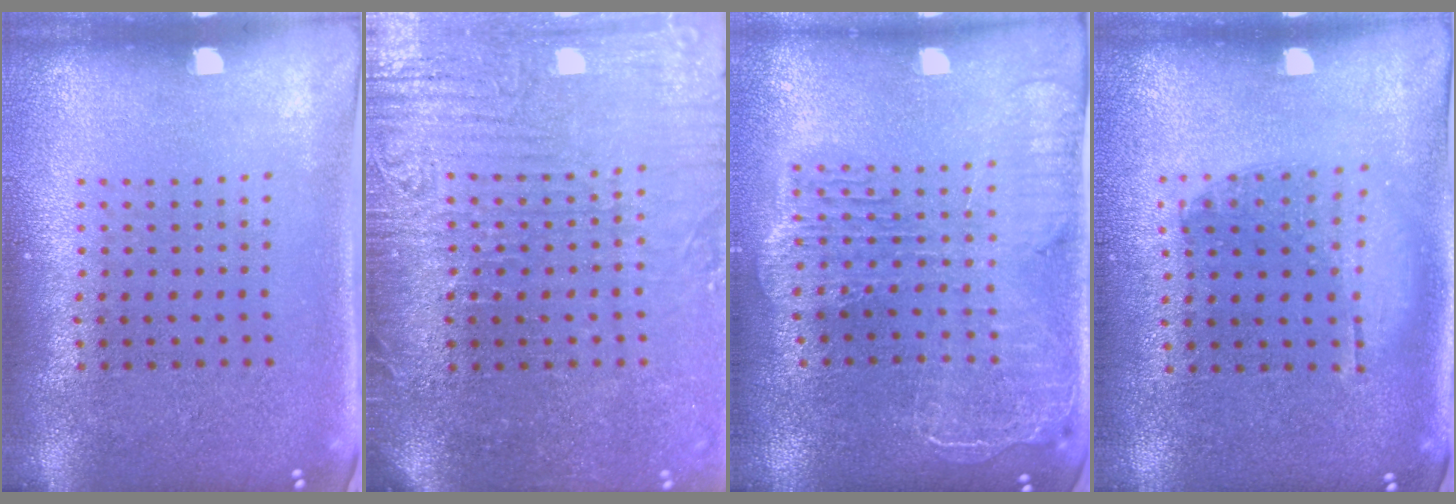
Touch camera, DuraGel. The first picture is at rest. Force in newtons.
{"total": 4.1, "press": 3.8, "slide": 1.6}
{"total": 2.5, "press": 2.2, "slide": 1.2}
{"total": 1.0, "press": 0.9, "slide": 0.4}